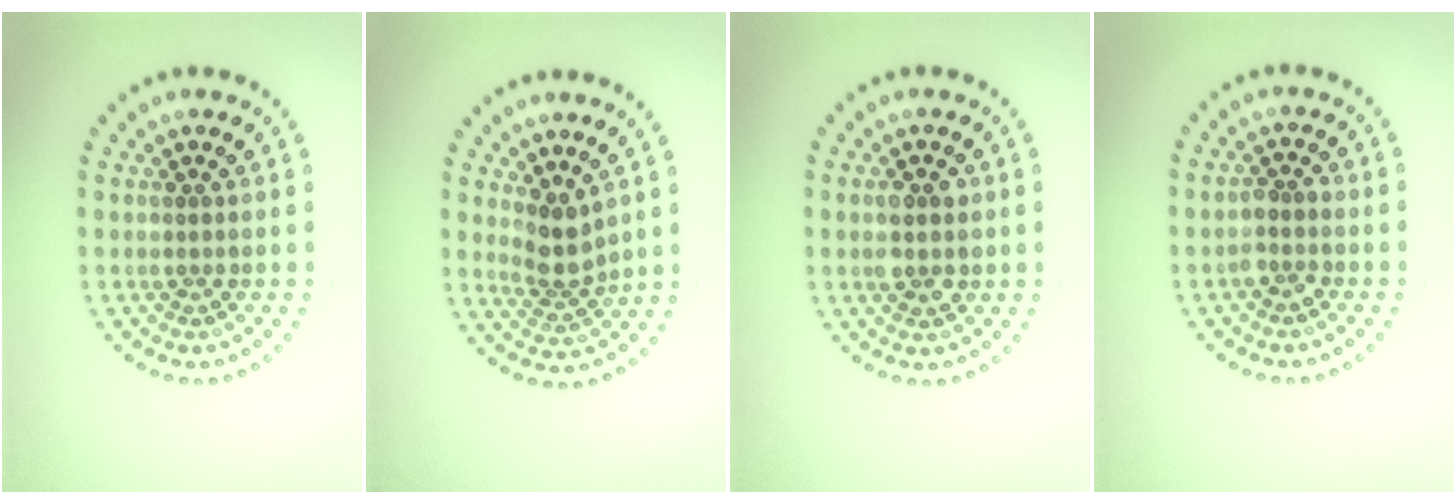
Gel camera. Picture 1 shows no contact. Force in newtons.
{"total": 2.7, "press": 2.1, "slide": 1.7}
{"total": 2.4, "press": 2.4, "slide": 0.3}
{"total": 1.5, "press": 1.4, "slide": 0.5}